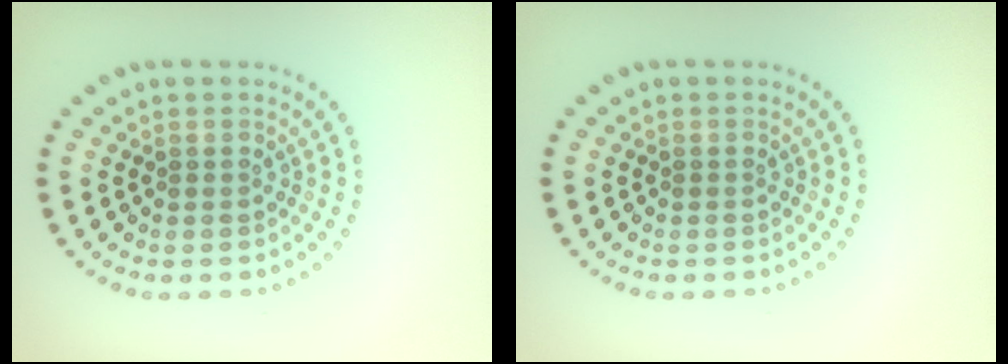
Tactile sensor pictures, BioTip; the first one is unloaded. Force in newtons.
{"total": 0.0}